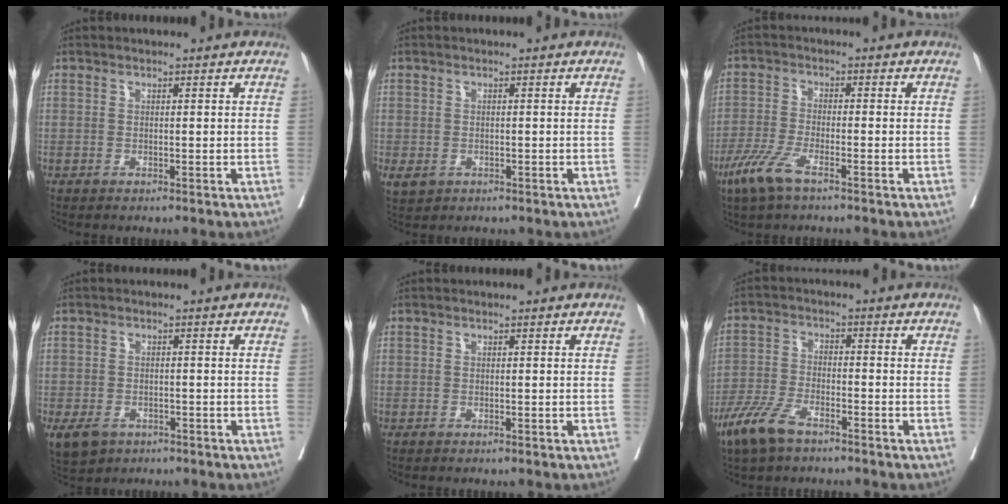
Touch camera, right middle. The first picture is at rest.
{"total": 3.6, "force": [-1.5, 2.7, 1.8], "torque": [-0.037, -0.008, -0.016]}
{"total": 5.8, "force": [-3.8, 1.2, 4.3], "torque": [-0.100, -0.010, -0.074]}
{"total": 5.9, "force": [-3.4, 4.0, 2.6], "torque": [-0.049, -0.005, -0.049]}
{"total": 0.0}
{"total": 7.4, "force": [-5.1, 2.6, 4.6], "torque": [-0.107, -0.009, -0.099]}